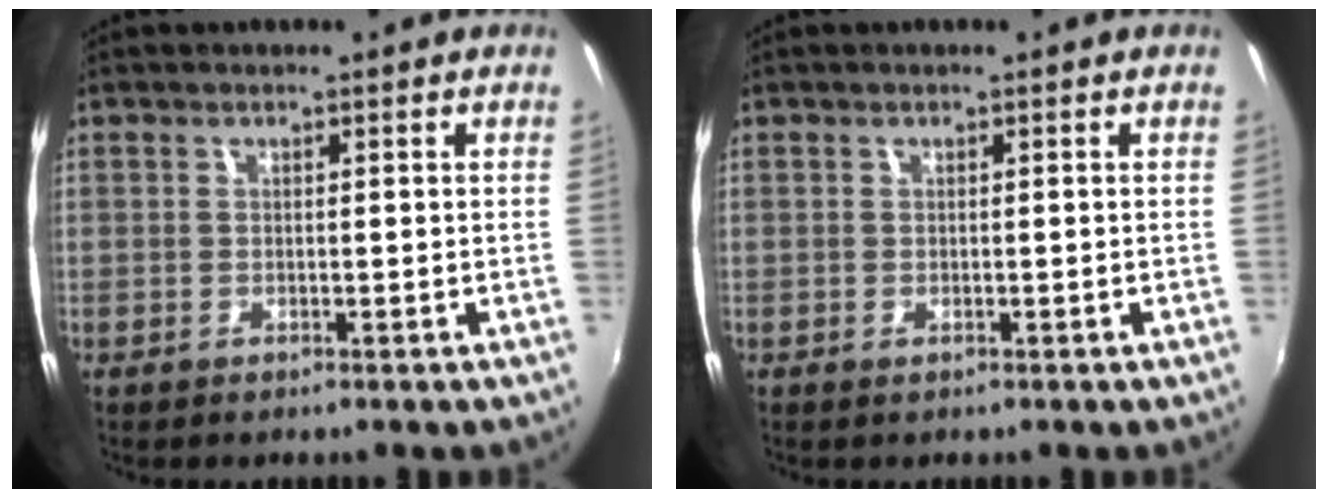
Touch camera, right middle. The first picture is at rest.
{"total": 0.0}